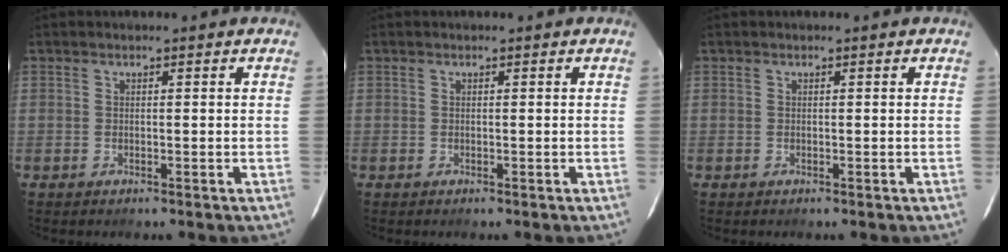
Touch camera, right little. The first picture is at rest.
{"total": 0.0}
{"total": 0.0}